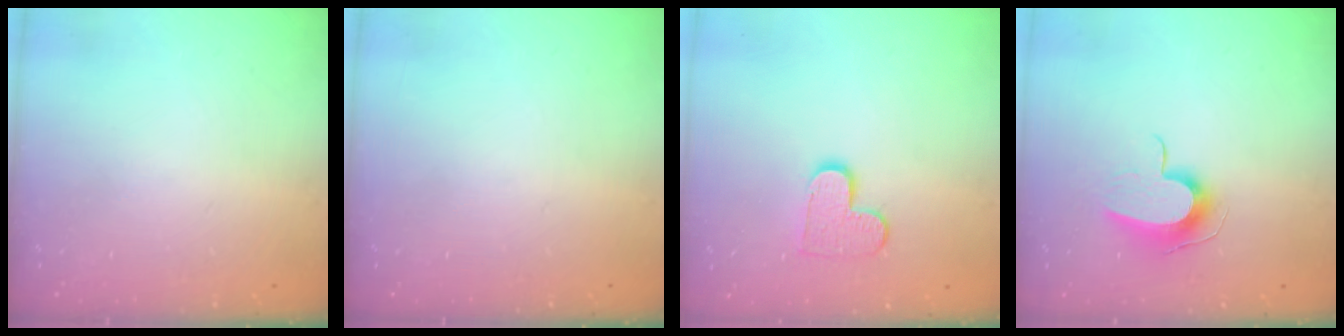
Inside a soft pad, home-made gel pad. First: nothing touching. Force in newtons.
{"total": 0.0}
{"total": 8.3, "press": 8.2, "slide": 0.5}
{"total": 9.2, "press": 9.2, "slide": 0.5}